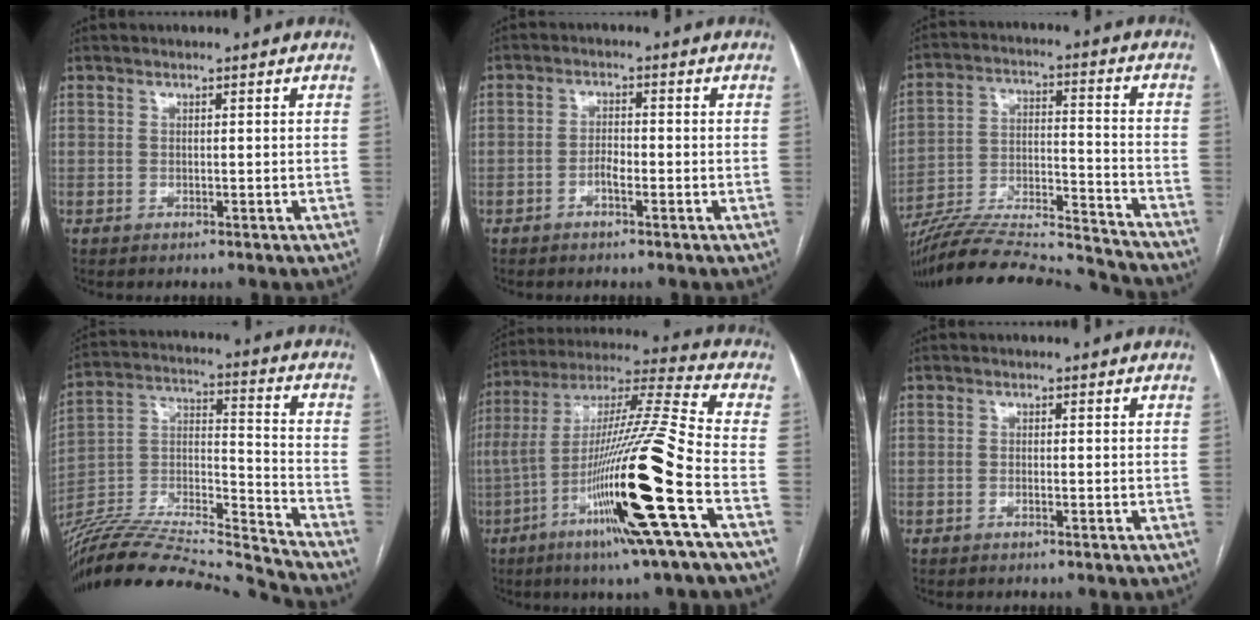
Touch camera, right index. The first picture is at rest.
{"total": 2.6, "force": [-1.3, 0.8, 2.1], "torque": [-0.038, 0.006, -0.024]}
{"total": 26.5, "force": [-24.7, 2.2, 9.3], "torque": [-0.156, -0.010, -0.373]}
{"total": 29.1, "force": [-27.0, 0.7, 10.8], "torque": [-0.200, -0.023, -0.439]}
{"total": 24.8, "force": [-8.5, -0.5, 23.3], "torque": [-0.446, -0.035, -0.162]}
{"total": 0.7, "force": [-0.4, 0.2, 0.5], "torque": [-0.011, 0.002, -0.008]}